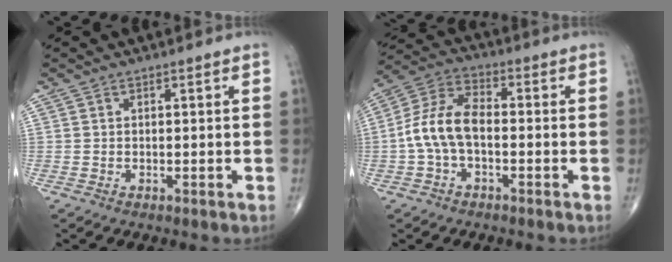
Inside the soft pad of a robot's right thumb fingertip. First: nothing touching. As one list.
[{"total": 9.8, "force": [-1.5, 5.5, 8.0], "torque": [-0.160, 0.035, -0.037]}]